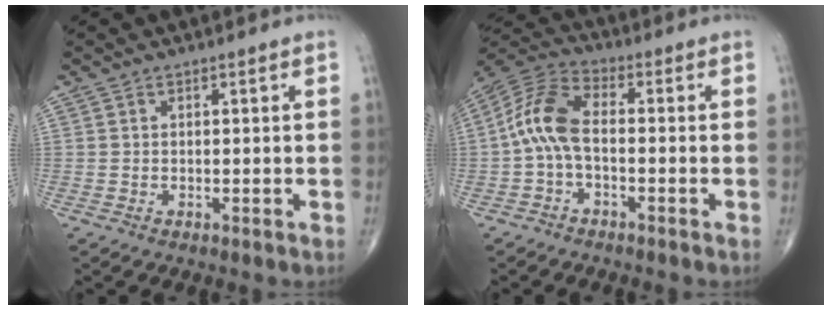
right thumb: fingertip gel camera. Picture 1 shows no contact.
{"total": 9.1, "force": [-1.1, 4.5, 7.9], "torque": [-0.166, 0.031, -0.034]}